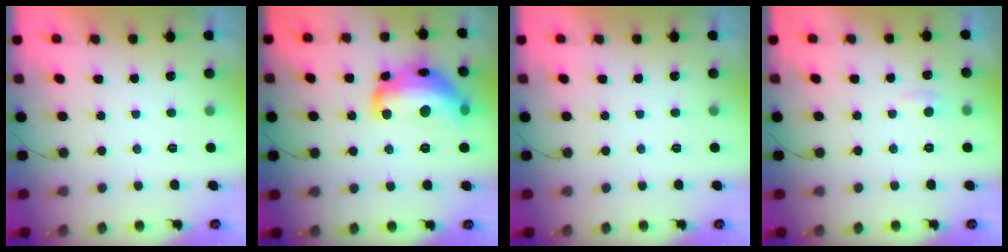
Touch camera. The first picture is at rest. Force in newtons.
{"total": 18.8, "press": 18.8, "slide": 0.9}
{"total": 0.0}
{"total": 3.9, "press": 3.8, "slide": 0.4}